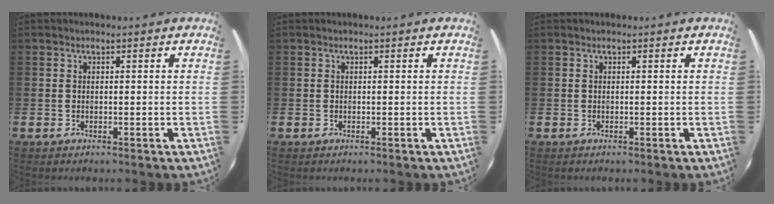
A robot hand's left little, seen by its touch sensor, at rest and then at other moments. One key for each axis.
{"total": 0.0}
{"total": 0.0}